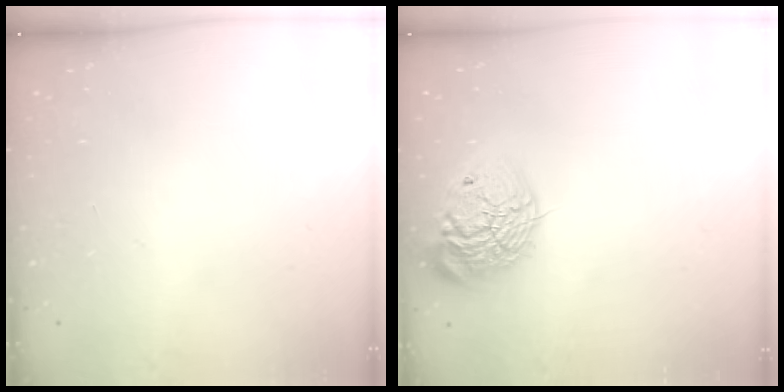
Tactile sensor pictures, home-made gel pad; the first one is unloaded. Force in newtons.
{"total": 17.4, "press": 17.4, "slide": 1.4}